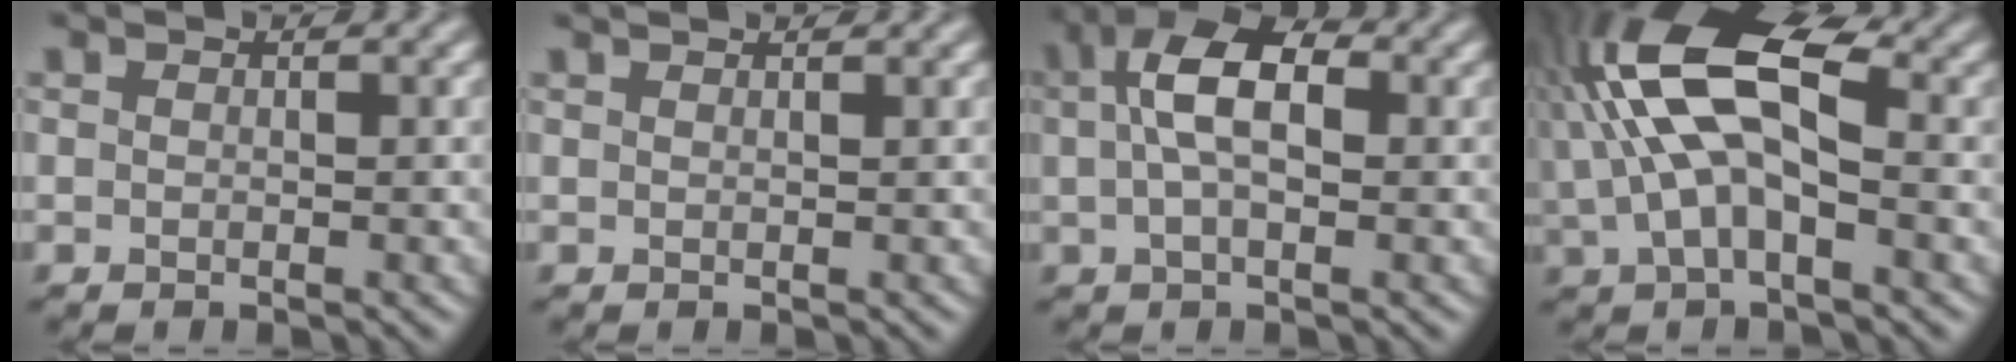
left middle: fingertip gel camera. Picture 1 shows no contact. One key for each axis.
{"total": 1.0, "fx": 1.0, "fy": -0.1, "fz": 0.1, "tx": -0.005, "ty": 0.003, "tz": 0.015}
{"total": 5.7, "fx": 1.4, "fy": 2.7, "fz": 4.8, "tx": -0.095, "ty": 0.016, "tz": 0.019}
{"total": 10.2, "fx": 1.8, "fy": 4.9, "fz": 8.8, "tx": -0.183, "ty": 0.030, "tz": 0.021}